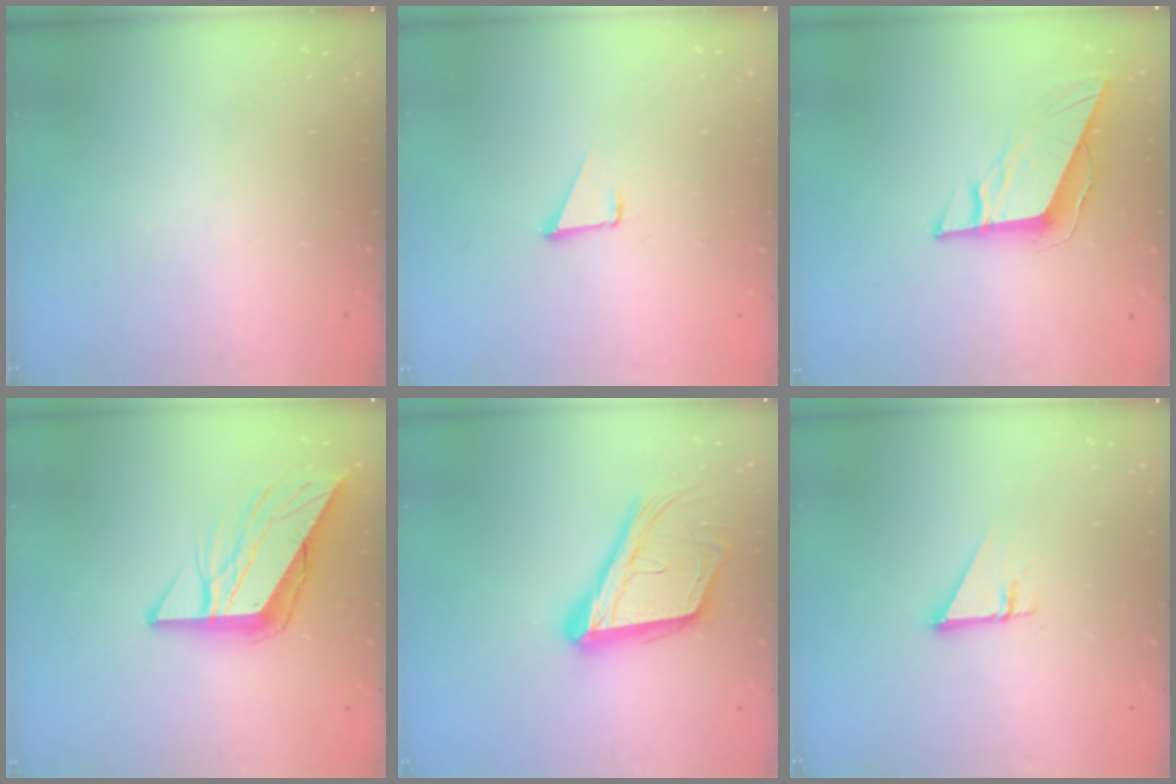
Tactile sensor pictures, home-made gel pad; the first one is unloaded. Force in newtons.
{"total": 1.6, "press": 1.5, "slide": 0.1}
{"total": 9.3, "press": 9.2, "slide": 1.3}
{"total": 10.2, "press": 10.1, "slide": 1.3}
{"total": 18.5, "press": 18.2, "slide": 3.5}
{"total": 2.7, "press": 2.7, "slide": 0.2}